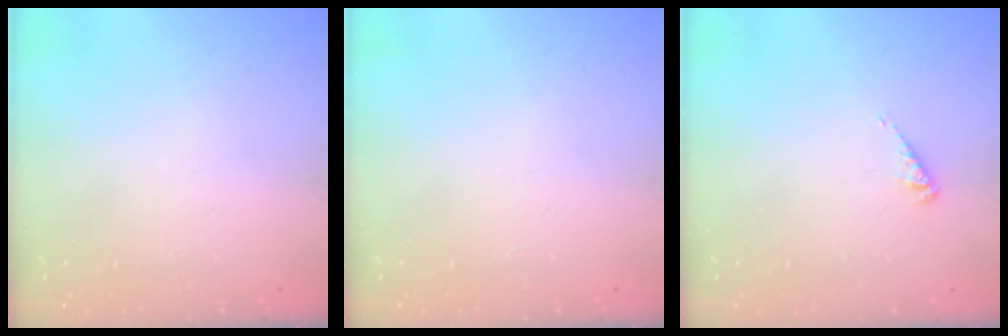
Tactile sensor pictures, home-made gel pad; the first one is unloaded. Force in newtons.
{"total": 0.0}
{"total": 2.7, "press": 2.7, "slide": 0.6}